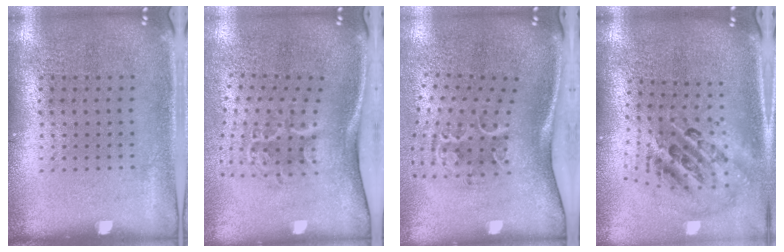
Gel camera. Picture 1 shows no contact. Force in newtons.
{"total": 2.2, "press": 1.4, "slide": 1.7}
{"total": 2.1, "press": 1.3, "slide": 1.6}
{"total": 2.5, "press": 1.7, "slide": 1.8}